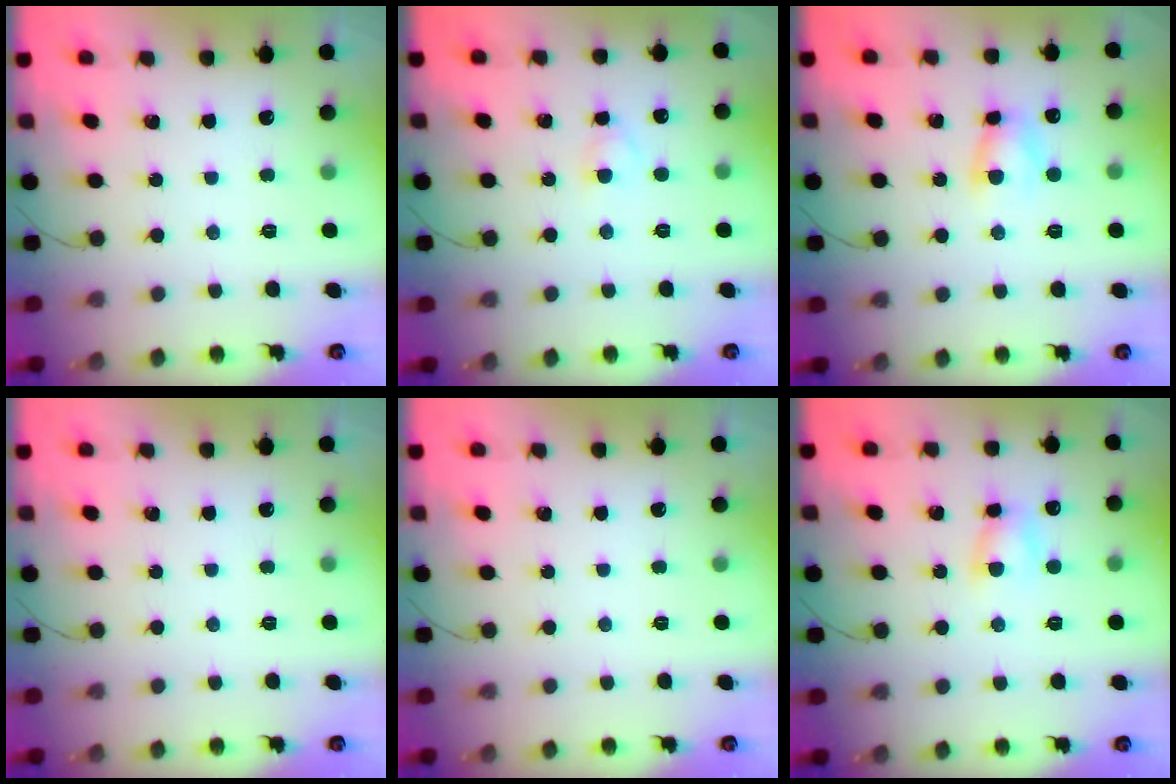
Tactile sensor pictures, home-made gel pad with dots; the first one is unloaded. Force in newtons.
{"total": 2.6, "press": 2.4, "slide": 1.1}
{"total": 5.1, "press": 5.1, "slide": 0.2}
{"total": 0.0}
{"total": 0.0}
{"total": 4.7, "press": 4.6, "slide": 0.9}